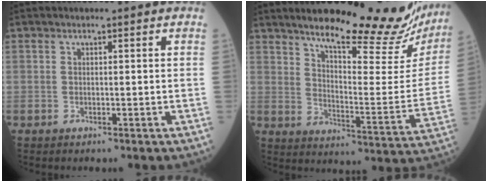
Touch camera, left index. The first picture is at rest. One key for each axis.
{"total": 25.2, "fx": 21.7, "fy": 4.3, "fz": 12.2, "tx": -0.170, "ty": -0.065, "tz": 0.277}